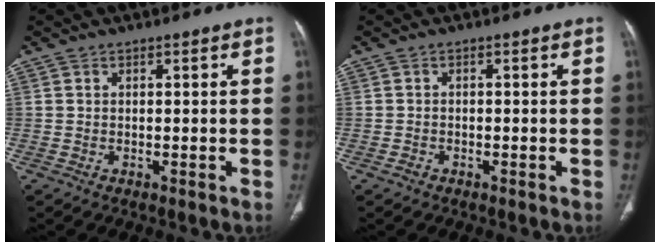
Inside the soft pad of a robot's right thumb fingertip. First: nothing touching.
{"total": 1.1, "force": [-0.7, 0.7, 0.3], "torque": [-0.008, 0.004, -0.015]}